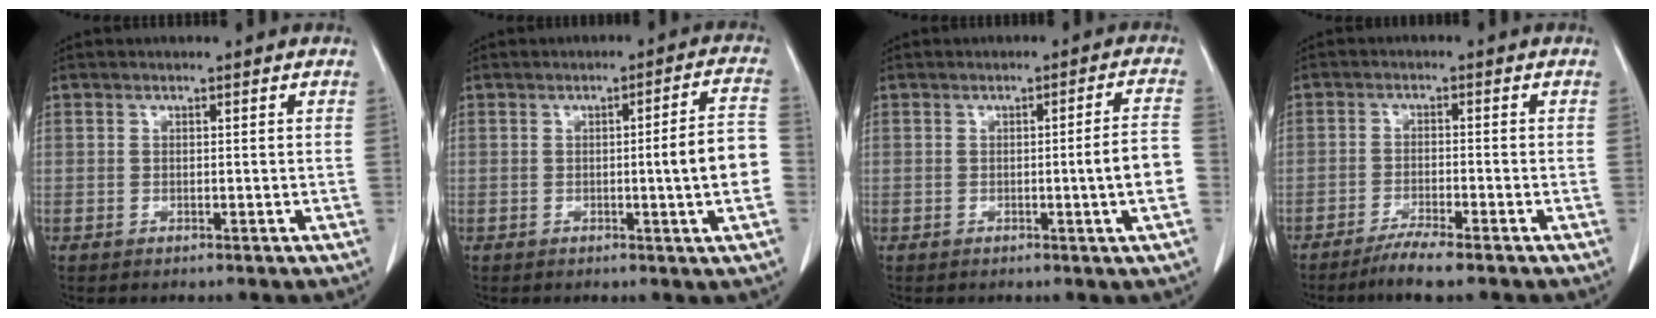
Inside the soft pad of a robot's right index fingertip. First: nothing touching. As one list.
[{"total": 7.7, "force": [-1.2, -0.3, 7.6], "torque": [-0.095, 0.010, -0.019]}, {"total": 5.6, "force": [-1.2, -0.6, 5.5], "torque": [-0.069, 0.003, -0.019]}, {"total": 4.9, "force": [-3.9, -0.3, 2.9], "torque": [-0.051, -0.012, -0.071]}]